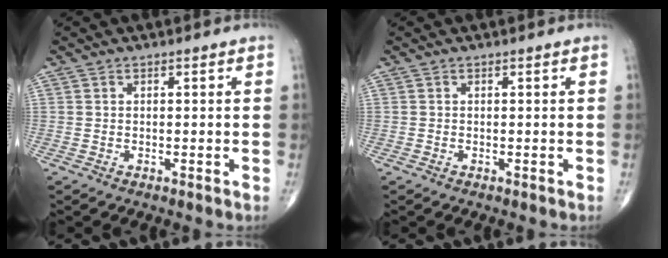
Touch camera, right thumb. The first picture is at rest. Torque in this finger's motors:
{"motor_torque": [0.05, 0.08, 0.10, 0.19, 0.06]}